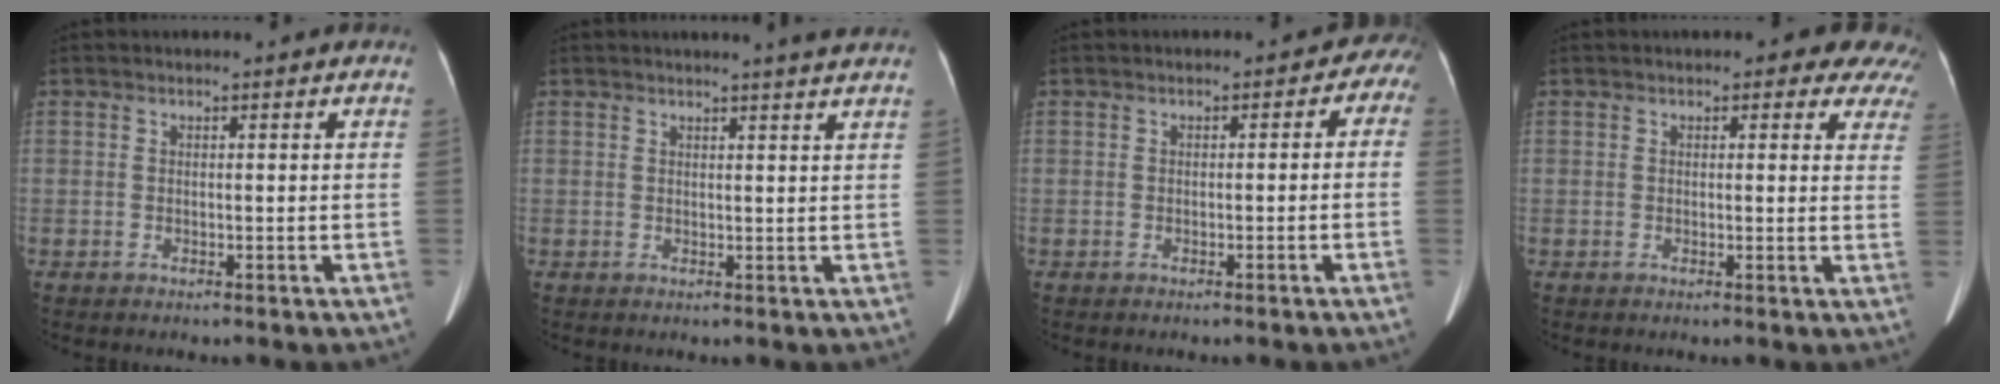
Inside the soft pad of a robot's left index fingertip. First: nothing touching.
{"total": 4.7, "force": [4.2, -0.7, 1.9], "torque": [-0.027, 0.002, 0.038]}
{"total": 2.7, "force": [-0.8, 2.0, 1.6], "torque": [-0.003, 0.022, -0.016]}
{"total": 8.6, "force": [7.1, 3.3, 3.6], "torque": [-0.008, -0.011, 0.052]}